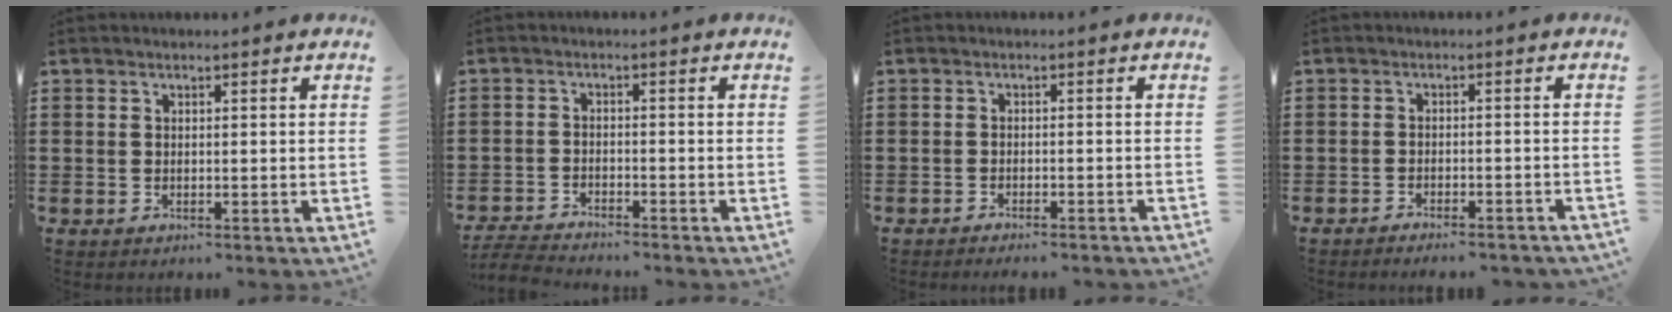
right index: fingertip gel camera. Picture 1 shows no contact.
{"total": 3.5, "force": [-3.5, 0.1, 0.4], "torque": [-0.023, -0.006, -0.077]}
{"total": 1.4, "force": [-1.4, -0.1, 0.3], "torque": [-0.008, 0.002, -0.027]}
{"total": 2.2, "force": [-2.2, 0.0, 0.4], "torque": [-0.012, 0.002, -0.045]}